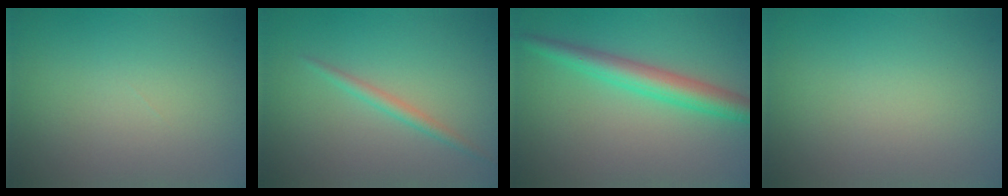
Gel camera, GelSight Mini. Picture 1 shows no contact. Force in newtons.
{"total": 1.3, "press": 1.3, "slide": 0.0}
{"total": 3.9, "press": 3.9, "slide": 0.2}
{"total": 0.0}